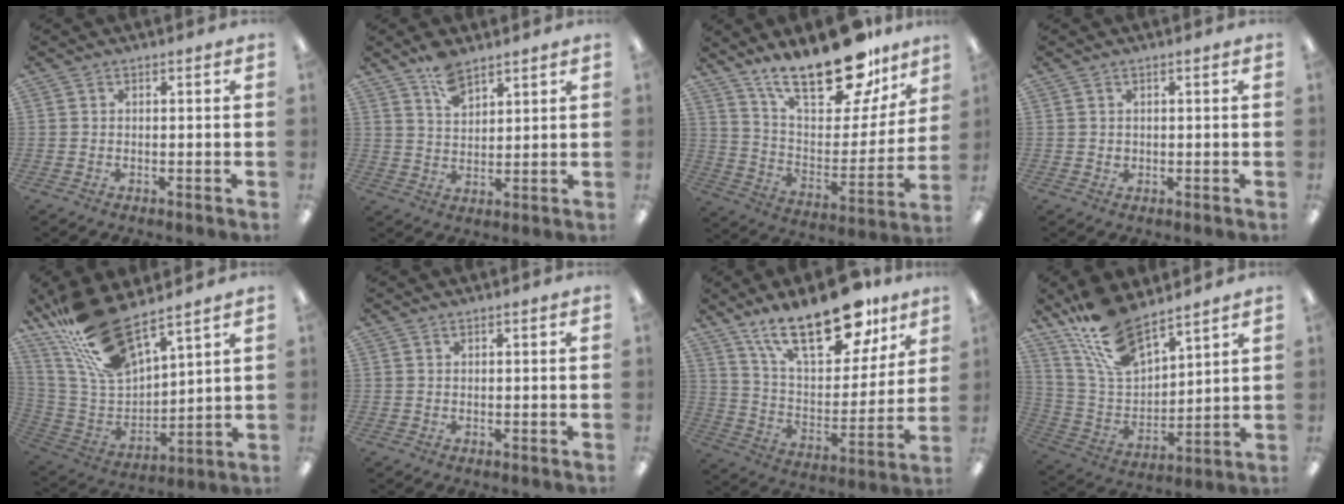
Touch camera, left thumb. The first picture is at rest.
{"total": 7.0, "force": [5.2, 3.2, 3.4], "torque": [-0.057, -0.024, 0.093]}
{"total": 25.0, "force": [18.8, 9.2, 13.6], "torque": [-0.205, -0.124, 0.320]}
{"total": 1.0, "force": [0.4, 0.8, 0.2], "torque": [-0.006, 0.004, 0.007]}
{"total": 21.2, "force": [16.2, 7.4, 11.5], "torque": [-0.246, -0.088, 0.293]}
{"total": 0.5, "force": [0.4, 0.1, 0.3], "torque": [-0.006, 0.002, 0.007]}
{"total": 25.2, "force": [17.1, 10.2, 15.4], "torque": [-0.248, -0.096, 0.290]}
{"total": 16.7, "force": [13.1, 6.5, 8.0], "torque": [-0.184, -0.064, 0.241]}